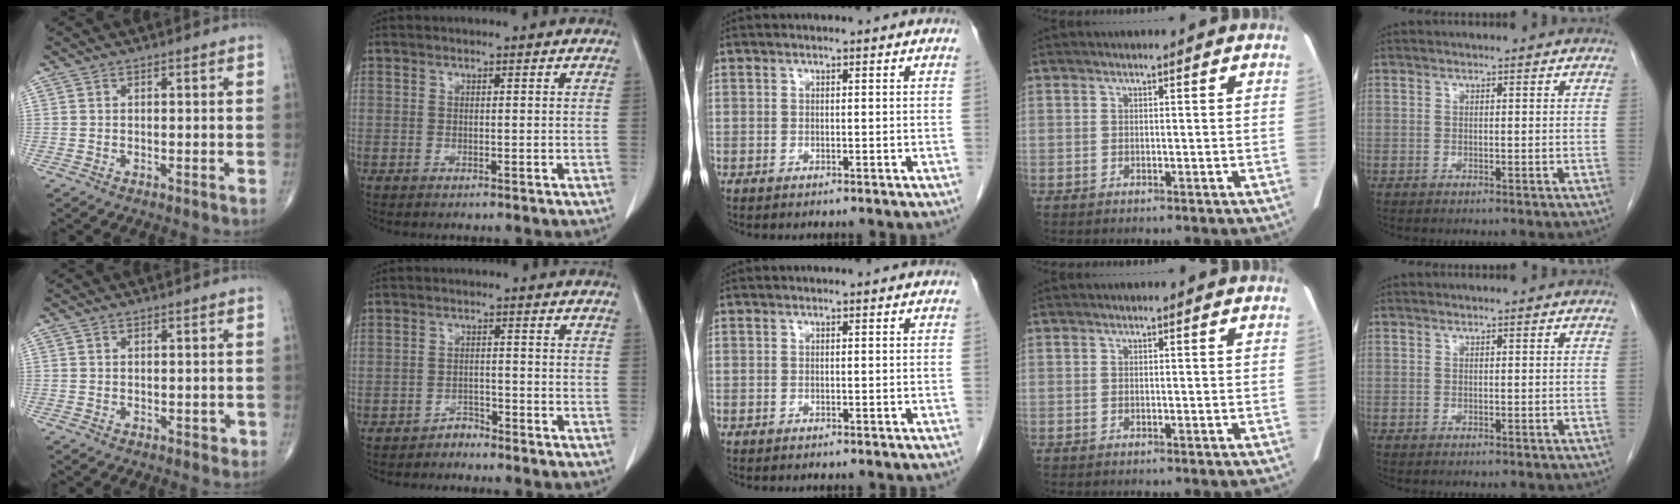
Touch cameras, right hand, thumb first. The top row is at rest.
{"thumb": {"total": 1.1, "force": [0.0, 0.8, 0.7], "torque": [-0.005, 0.000, 0.002]}, "index": {"total": 1.8, "force": [-1.7, 0.6, -0.1], "torque": [0.004, 0.001, -0.028]}}